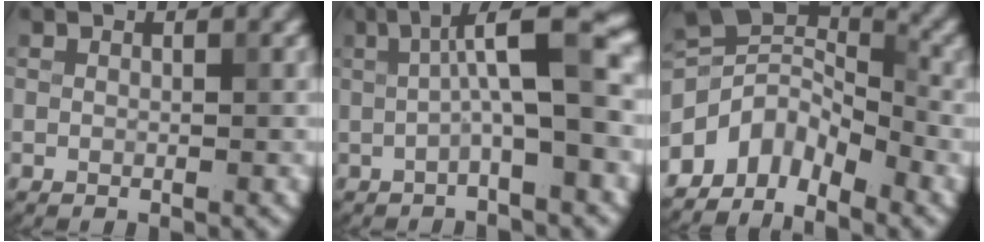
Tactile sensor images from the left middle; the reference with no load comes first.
{"total": 6.9, "force": [0.2, 1.3, 6.7], "torque": [-0.104, 0.023, -0.006]}
{"total": 5.7, "force": [-4.0, 2.9, 2.9], "torque": [-0.032, 0.005, -0.083]}